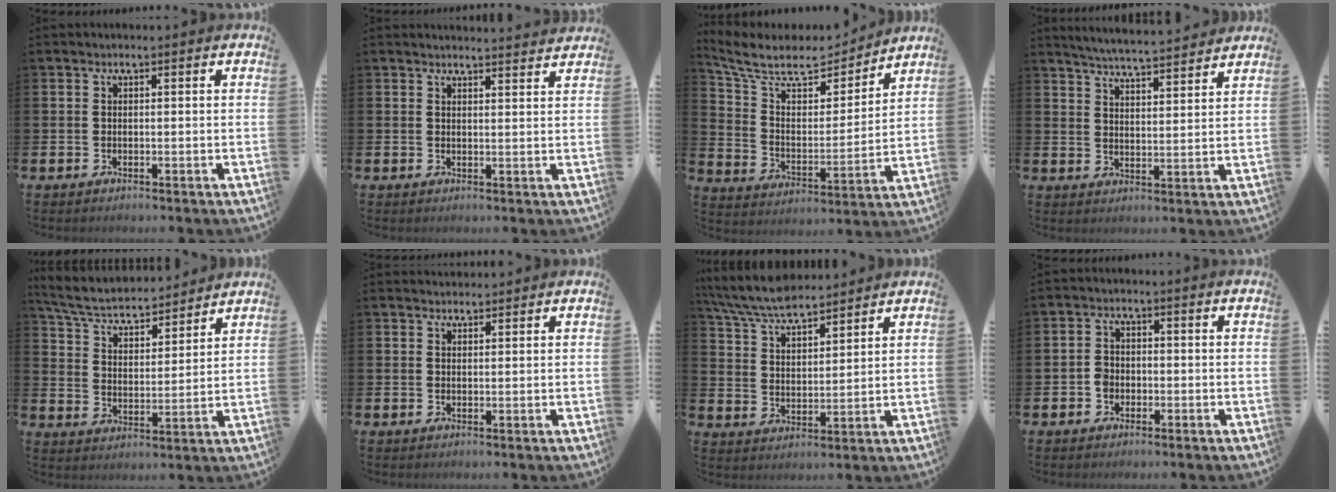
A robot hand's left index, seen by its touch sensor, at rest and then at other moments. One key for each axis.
{"total": 3.1, "fx": 3.1, "fy": -0.2, "fz": -0.1, "tx": 0.008, "ty": -0.025, "tz": 0.053}
{"total": 8.3, "fx": 6.9, "fy": 3.6, "fz": 2.8, "tx": -0.095, "ty": -0.044, "tz": 0.119}
{"total": 5.6, "fx": 5.5, "fy": -0.1, "fz": 0.9, "tx": -0.028, "ty": -0.039, "tz": 0.095}
{"total": 5.9, "fx": 5.4, "fy": 1.6, "fz": 1.9, "tx": -0.066, "ty": -0.042, "tz": 0.089}
{"total": 3.6, "fx": 3.5, "fy": 0.5, "fz": -0.3, "tx": 0.001, "ty": -0.018, "tz": 0.064}
{"total": 7.3, "fx": 6.9, "fy": 1.1, "fz": 2.2, "tx": -0.070, "ty": -0.031, "tz": 0.126}
{"total": 2.1, "fx": -0.8, "fy": 1.8, "fz": 0.7, "tx": -0.012, "ty": 0.005, "tz": -0.019}